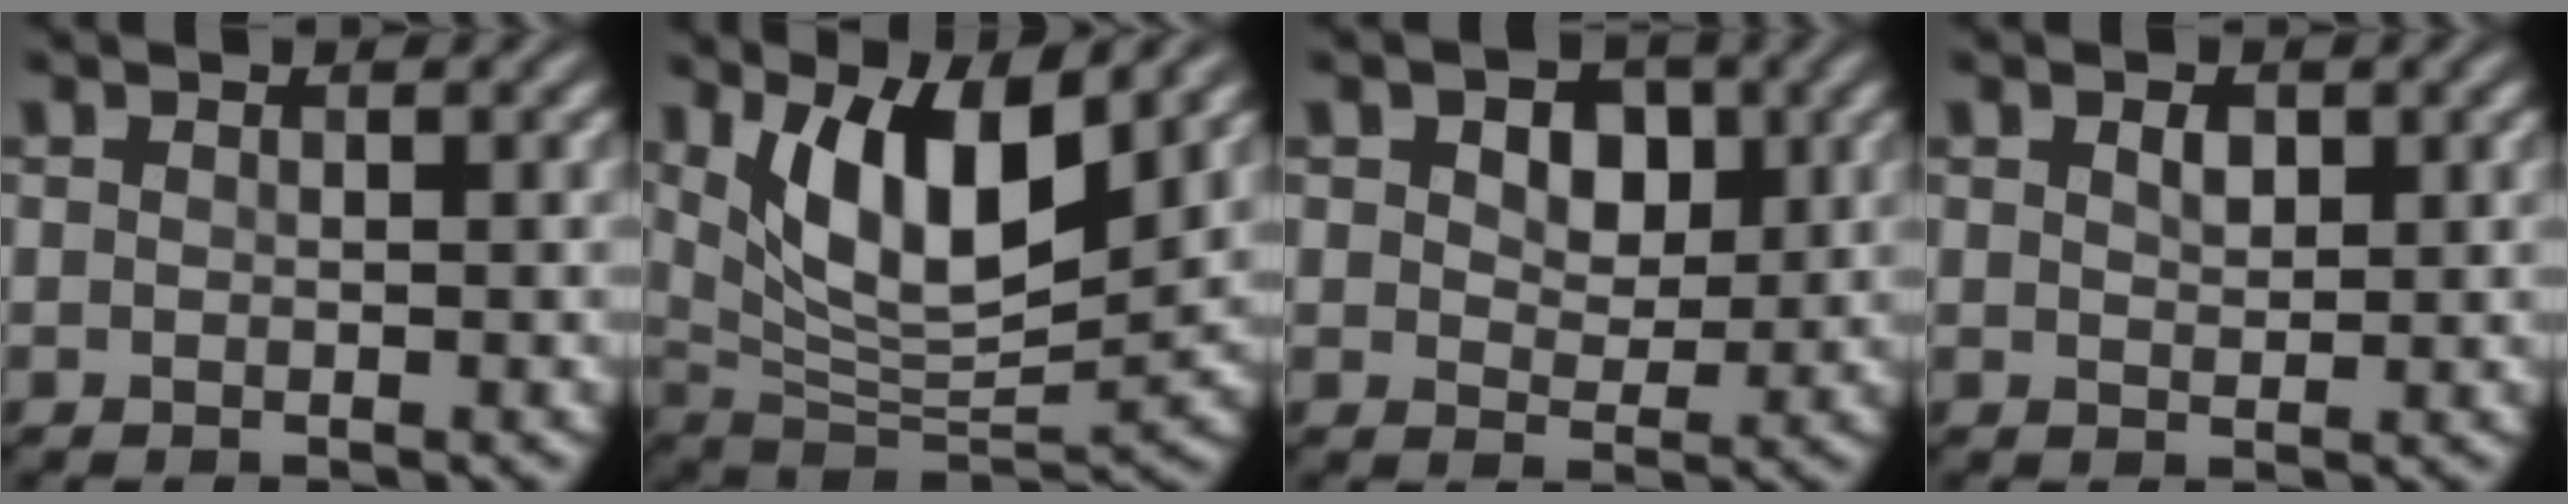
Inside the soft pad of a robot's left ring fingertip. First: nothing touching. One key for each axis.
{"total": 9.1, "fx": 3.8, "fy": 3.5, "fz": 7.4, "tx": -0.133, "ty": -0.018, "tz": 0.072}
{"total": 4.8, "fx": 1.8, "fy": 3.2, "fz": 3.2, "tx": -0.045, "ty": 0.008, "tz": 0.008}
{"total": 1.4, "fx": 0.7, "fy": 0.8, "fz": 0.9, "tx": -0.015, "ty": 0.001, "tz": 0.014}